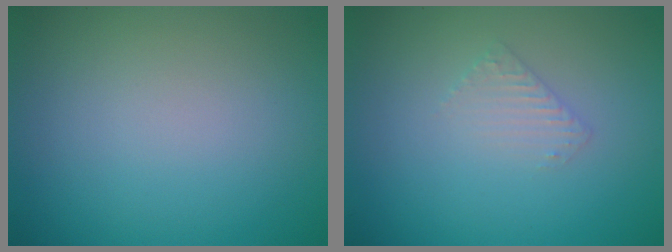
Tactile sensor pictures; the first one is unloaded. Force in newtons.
{"total": 1.3, "press": 1.3, "slide": 0.3}